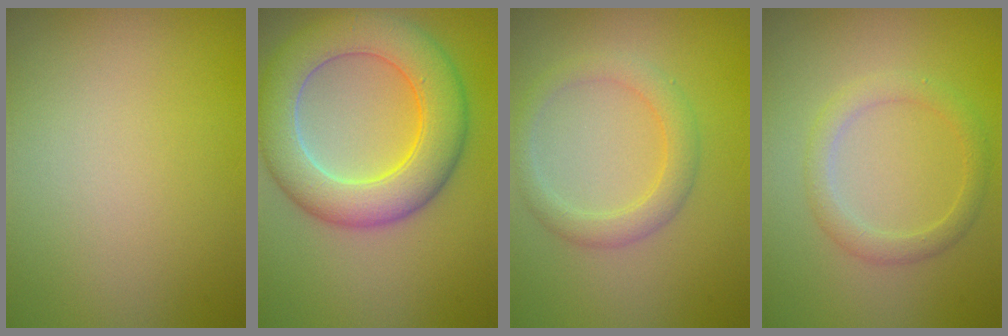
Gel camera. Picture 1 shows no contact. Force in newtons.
{"total": 8.2, "press": 8.2, "slide": 0.3}
{"total": 2.7, "press": 2.7, "slide": 0.1}
{"total": 2.4, "press": 2.3, "slide": 0.1}